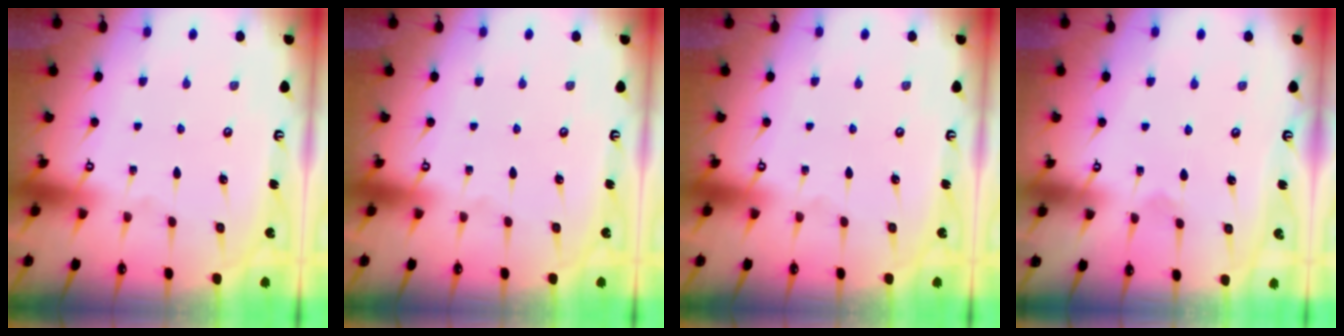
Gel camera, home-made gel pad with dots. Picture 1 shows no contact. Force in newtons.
{"total": 0.0}
{"total": 0.0}
{"total": 2.4, "press": 2.4, "slide": 0.2}